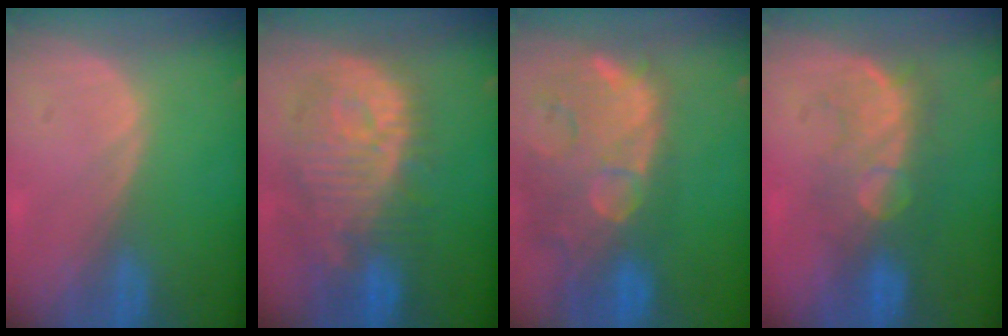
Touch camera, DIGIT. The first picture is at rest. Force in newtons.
{"total": 12.2, "press": 11.0, "slide": 5.1}
{"total": 14.8, "press": 11.8, "slide": 8.9}
{"total": 8.1, "press": 7.7, "slide": 2.3}